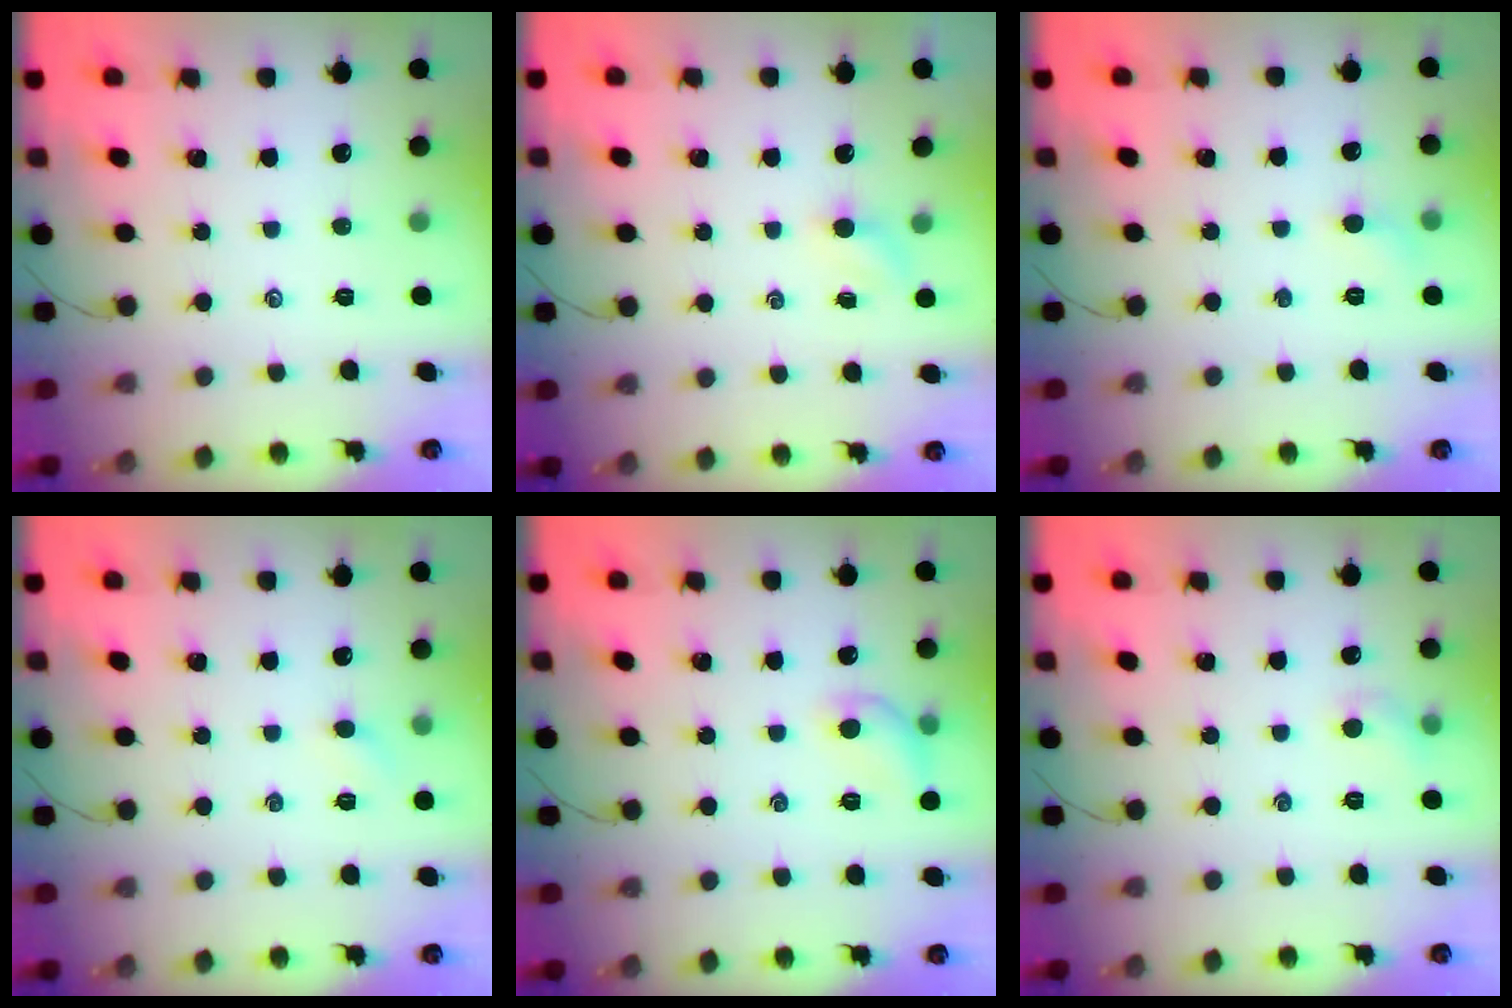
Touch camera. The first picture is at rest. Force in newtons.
{"total": 2.6, "press": 2.4, "slide": 0.8}
{"total": 3.8, "press": 3.6, "slide": 1.3}
{"total": 2.4, "press": 2.3, "slide": 0.7}
{"total": 7.8, "press": 7.7, "slide": 1.0}
{"total": 4.9, "press": 4.7, "slide": 1.2}